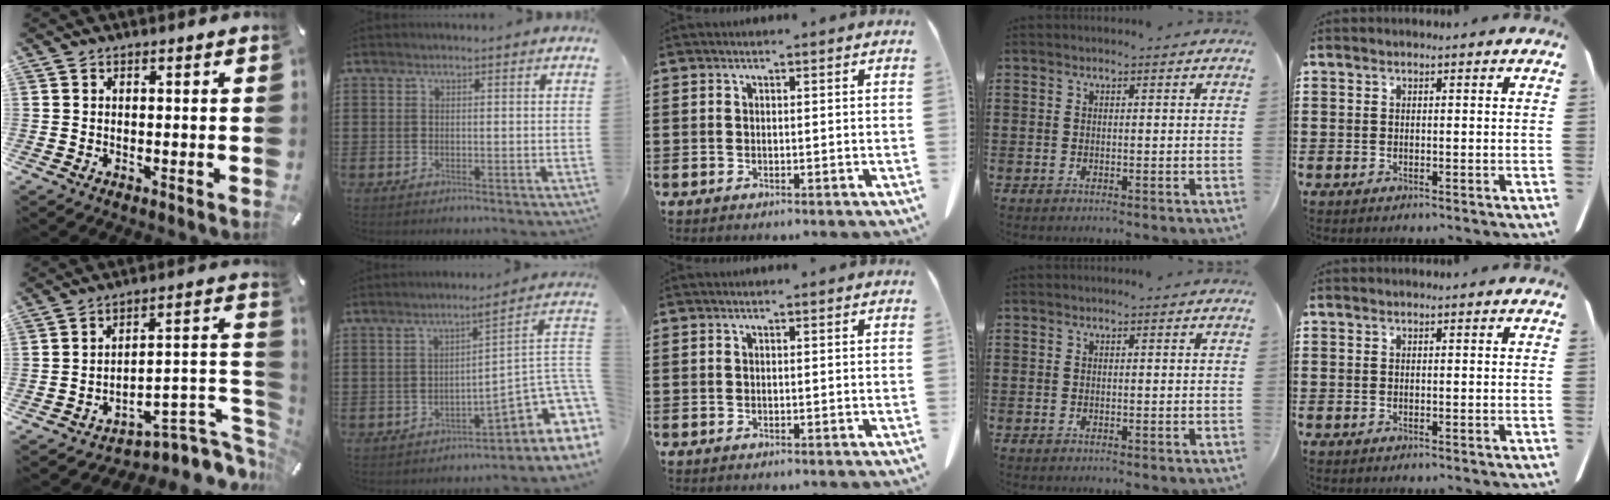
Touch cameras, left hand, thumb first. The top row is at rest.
{"thumb": {"total": 7.9, "force": [-4.9, 4.8, 3.8], "torque": [-0.021, -0.002, -0.087]}, "index": {"total": 6.2, "force": [-2.5, 1.3, 5.5], "torque": [-0.084, -0.028, -0.053]}}